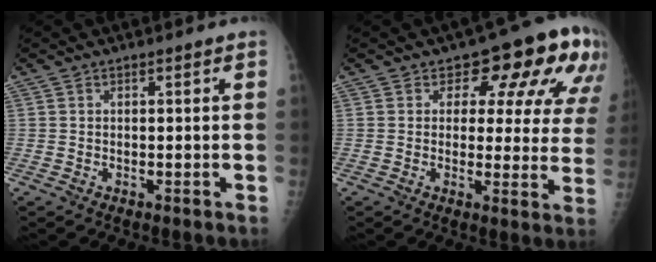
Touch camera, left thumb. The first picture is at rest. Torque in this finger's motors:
{"motor_torque": [0.48, 0.62, 0.04, -0.13, 0.14]}